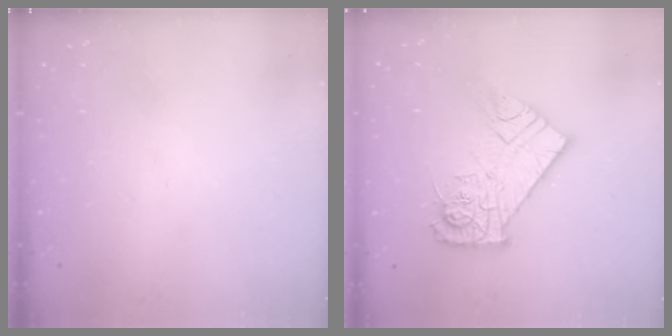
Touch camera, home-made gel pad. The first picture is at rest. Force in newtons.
{"total": 14.6, "press": 14.6, "slide": 1.4}